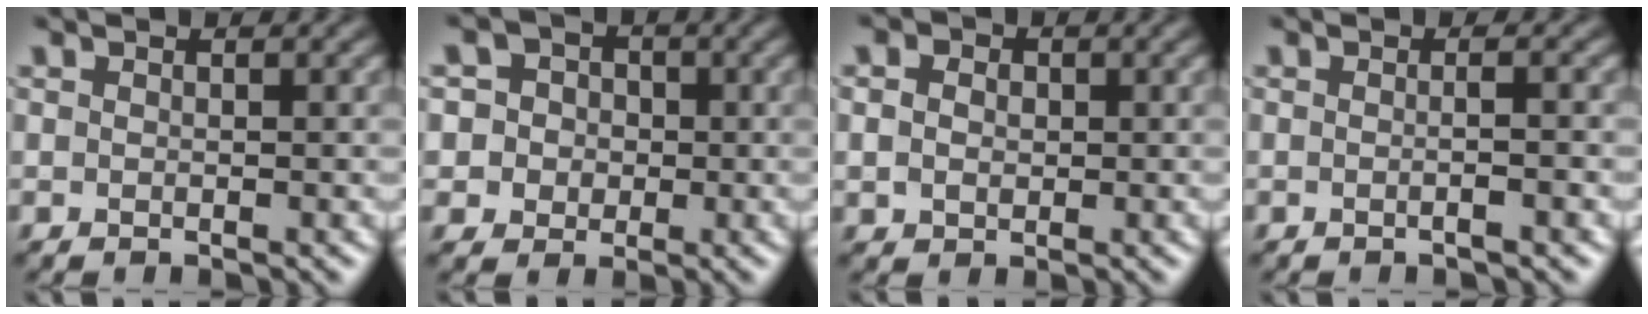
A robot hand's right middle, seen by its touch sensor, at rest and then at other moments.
{"total": 5.6, "force": [1.1, 5.2, 1.8], "torque": [-0.026, 0.031, -0.005]}
{"total": 2.7, "force": [0.5, 2.2, 1.5], "torque": [-0.029, 0.009, 0.000]}
{"total": 2.1, "force": [-0.1, 0.8, 1.9], "torque": [-0.005, -0.006, -0.014]}